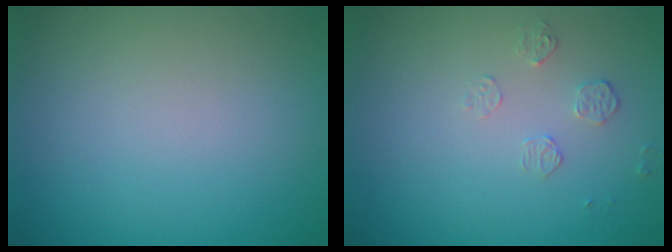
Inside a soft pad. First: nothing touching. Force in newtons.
{"total": 1.3, "press": 0.6, "slide": 1.1}